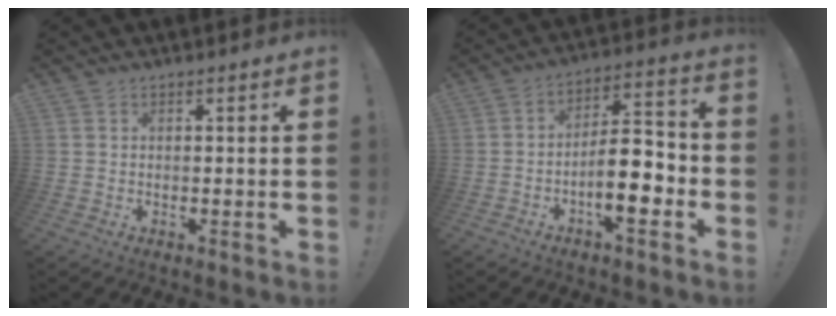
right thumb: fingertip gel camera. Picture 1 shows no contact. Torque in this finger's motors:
{"motor_torque": [1.83, 1.62, 1.25, -1.25, 0.06]}